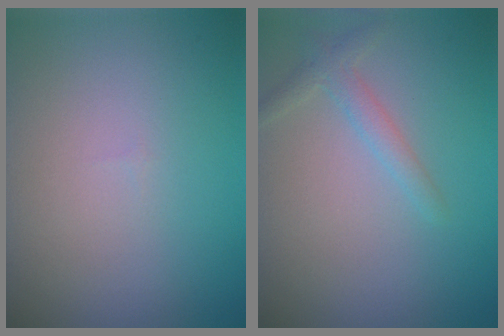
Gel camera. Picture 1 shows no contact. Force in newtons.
{"total": 1.6, "press": 1.6, "slide": 0.1}